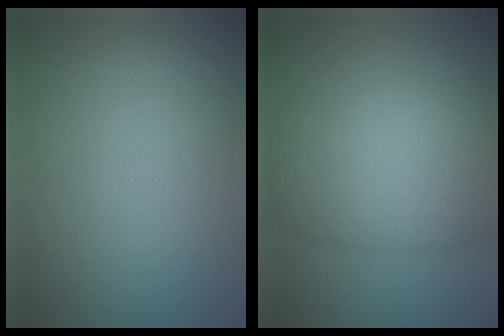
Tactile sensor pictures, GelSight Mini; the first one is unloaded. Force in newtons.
{"total": 9.1, "press": 9.1, "slide": 0.5}